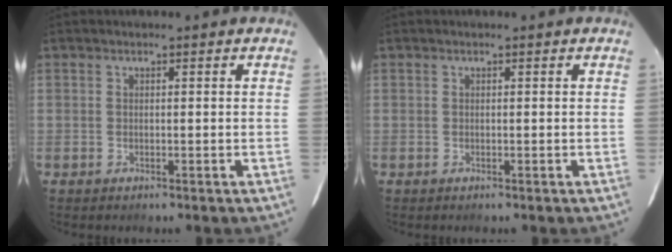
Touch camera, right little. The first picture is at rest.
{"total": 0.0}